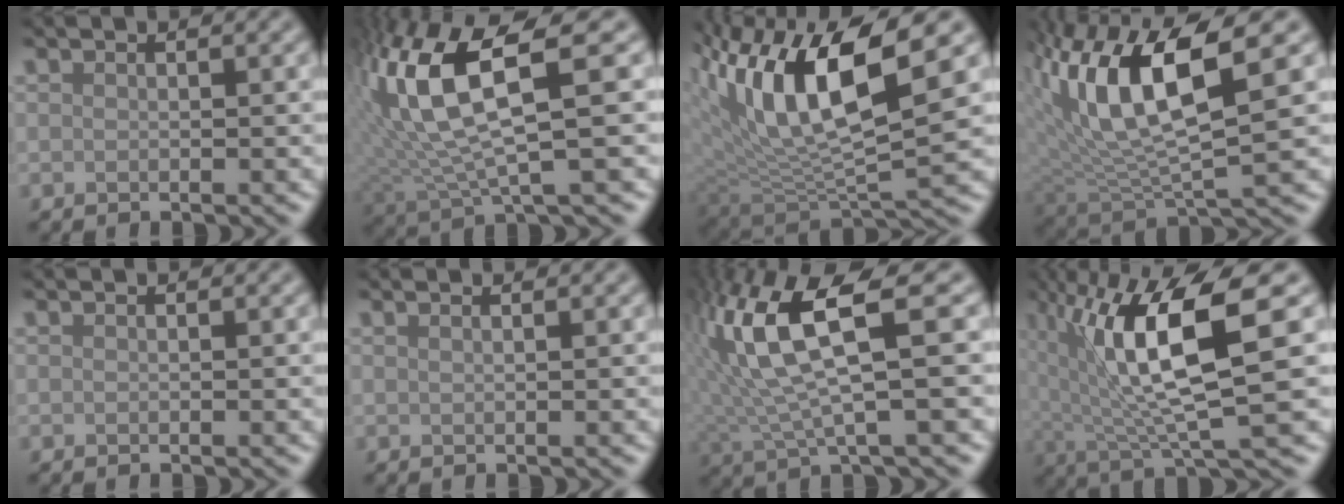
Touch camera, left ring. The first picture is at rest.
{"total": 10.8, "force": [2.8, 3.2, 10.0], "torque": [-0.212, 0.008, 0.056]}
{"total": 12.7, "force": [4.7, 4.4, 11.0], "torque": [-0.209, 0.008, 0.087]}
{"total": 10.3, "force": [3.3, 3.4, 9.2], "torque": [-0.176, 0.002, 0.061]}
{"total": 0.0}
{"total": 1.5, "force": [0.9, 0.7, 1.0], "torque": [0.001, -0.005, -0.003]}
{"total": 10.0, "force": [3.1, 2.6, 9.2], "torque": [-0.195, 0.009, 0.061]}
{"total": 10.7, "force": [2.7, 2.7, 10.0], "torque": [-0.170, 0.001, 0.052]}